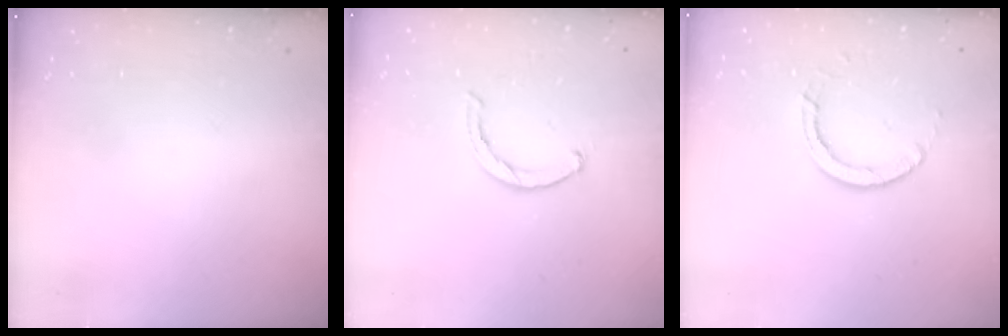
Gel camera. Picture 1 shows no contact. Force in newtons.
{"total": 2.3, "press": 2.2, "slide": 0.5}
{"total": 5.6, "press": 5.6, "slide": 0.2}